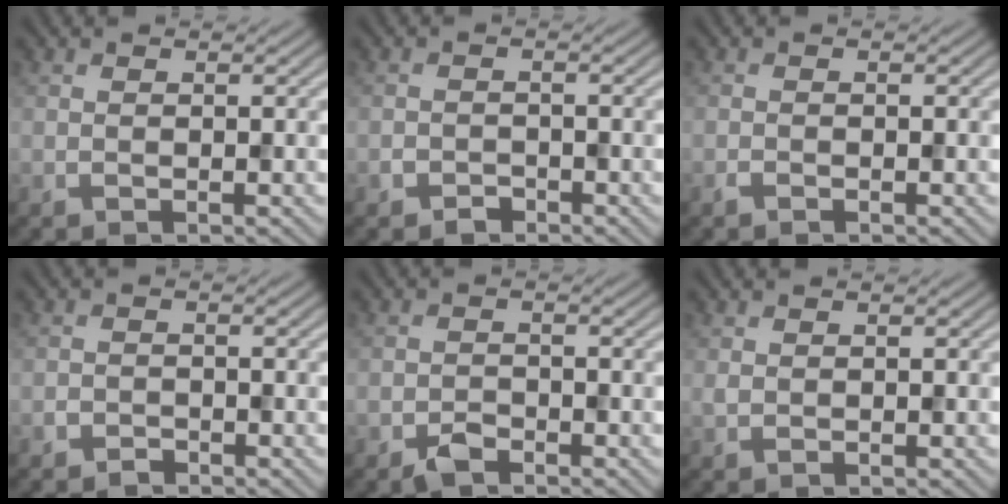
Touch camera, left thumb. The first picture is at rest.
{"total": 1.8, "force": [-1.3, 1.1, 0.4], "torque": [-0.005, 0.000, -0.027]}
{"total": 0.6, "force": [-0.5, 0.2, 0.3], "torque": [-0.006, -0.001, -0.010]}
{"total": 1.4, "force": [-1.1, 0.8, 0.3], "torque": [-0.003, 0.000, -0.024]}
{"total": 2.2, "force": [-1.6, 1.1, 1.0], "torque": [-0.016, 0.000, -0.034]}
{"total": 0.6, "force": [0.2, 0.4, 0.4], "torque": [-0.010, 0.000, 0.006]}